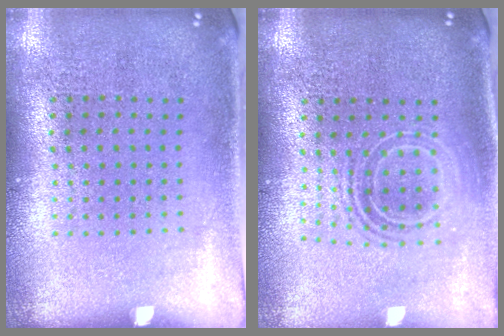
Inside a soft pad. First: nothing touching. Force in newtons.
{"total": 1.7, "press": 1.3, "slide": 1.1}